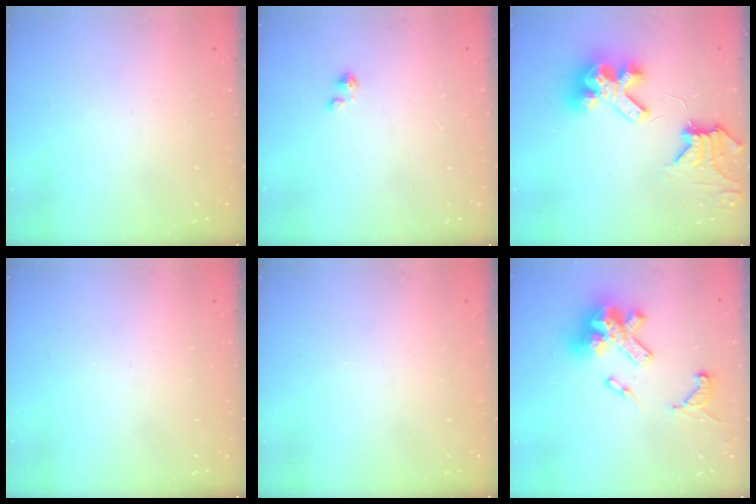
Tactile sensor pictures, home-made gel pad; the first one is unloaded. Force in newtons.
{"total": 0.0}
{"total": 13.4, "press": 13.3, "slide": 1.7}
{"total": 0.0}
{"total": 0.0}
{"total": 18.3, "press": 18.2, "slide": 1.6}